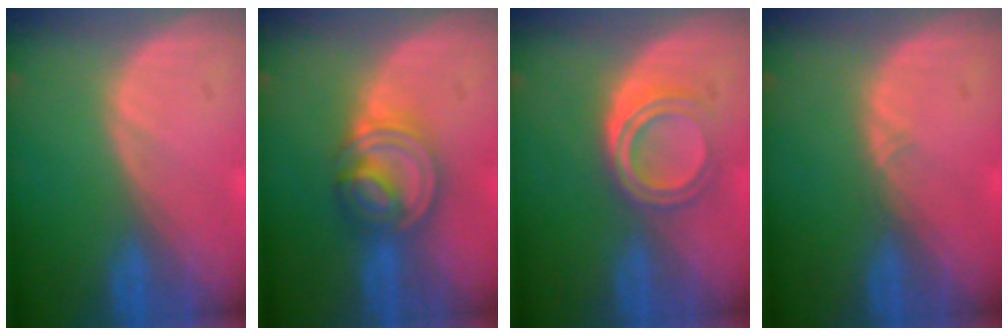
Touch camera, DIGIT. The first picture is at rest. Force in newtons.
{"total": 7.4, "press": 6.5, "slide": 3.5}
{"total": 5.3, "press": 4.5, "slide": 2.8}
{"total": 0.6, "press": 0.5, "slide": 0.4}